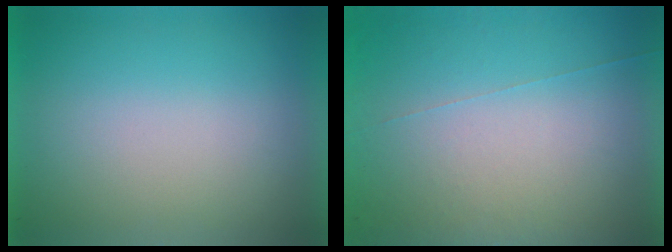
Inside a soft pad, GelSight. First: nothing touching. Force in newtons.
{"total": 6.7}